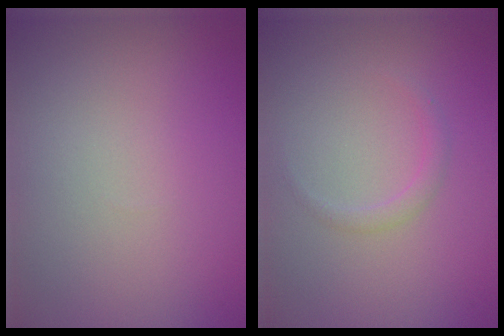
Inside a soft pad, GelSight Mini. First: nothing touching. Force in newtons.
{"total": 1.0, "press": 1.0, "slide": 0.0}